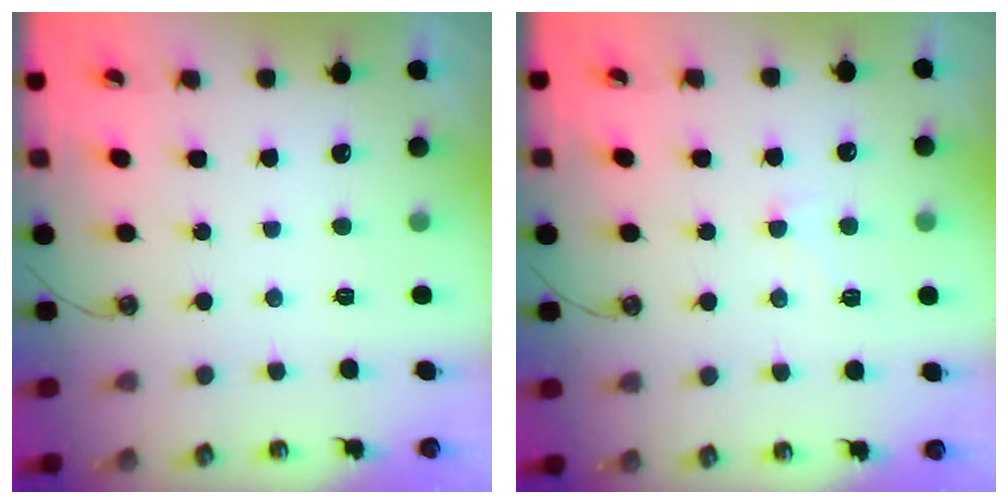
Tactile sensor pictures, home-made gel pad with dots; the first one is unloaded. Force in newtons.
{"total": 1.0, "press": 0.8, "slide": 0.5}